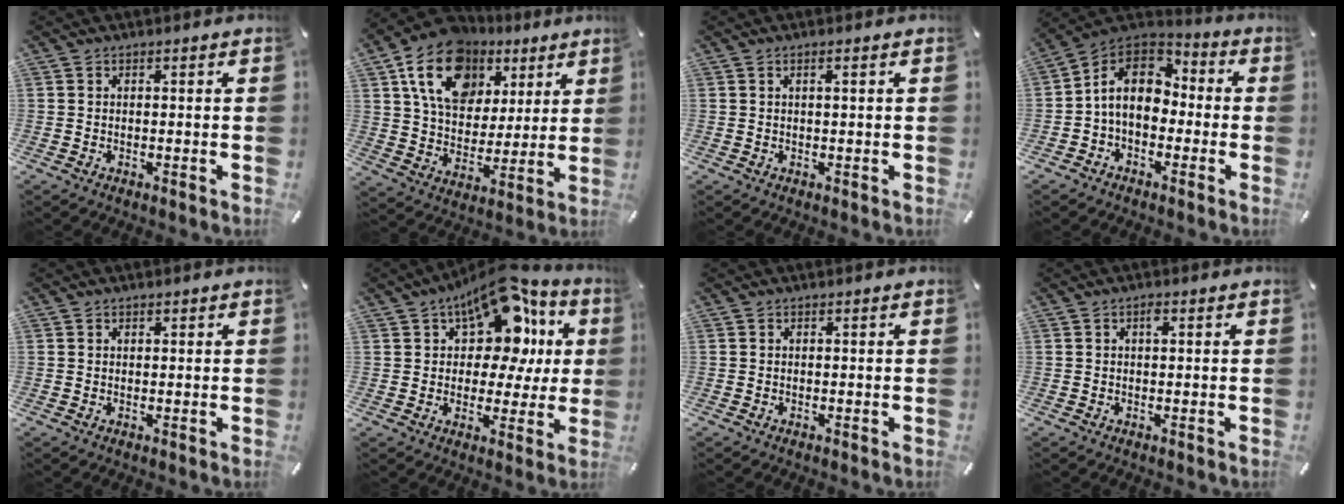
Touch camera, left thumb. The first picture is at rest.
{"total": 16.8, "force": [8.6, 12.0, 8.1], "torque": [-0.142, -0.028, 0.159]}
{"total": 1.1, "force": [0.3, 0.1, 1.1], "torque": [-0.020, 0.000, 0.005]}
{"total": 10.6, "force": [-0.7, 8.1, 6.7], "torque": [-0.137, 0.016, -0.012]}
{"total": 0.7, "force": [0.4, 0.5, 0.0], "torque": [0.000, 0.001, 0.009]}
{"total": 16.2, "force": [8.6, 9.2, 10.1], "torque": [-0.155, -0.064, 0.150]}
{"total": 0.0}
{"total": 1.3, "force": [0.4, 0.5, 1.1], "torque": [-0.015, 0.001, 0.005]}